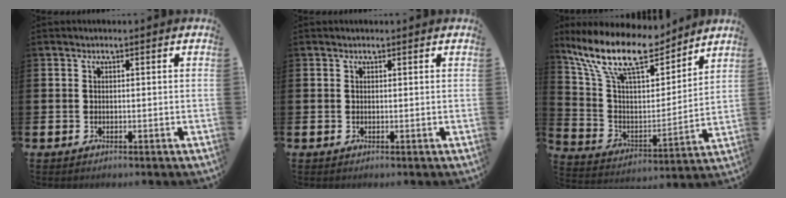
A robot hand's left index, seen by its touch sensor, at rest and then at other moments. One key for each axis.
{"total": 0.0}
{"total": 14.1, "fx": 11.7, "fy": 4.4, "fz": 6.6, "tx": -0.176, "ty": -0.064, "tz": 0.209}